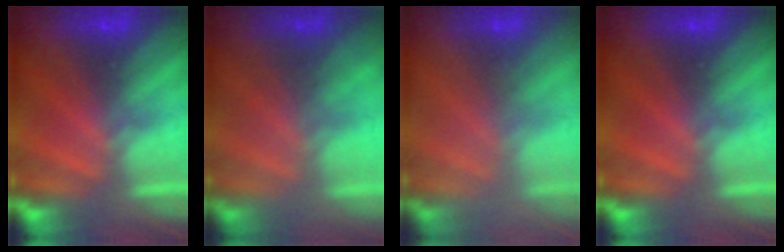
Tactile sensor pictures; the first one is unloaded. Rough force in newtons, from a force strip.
{"total": 1.6}
{"total": 2.5}
{"total": 0.0}